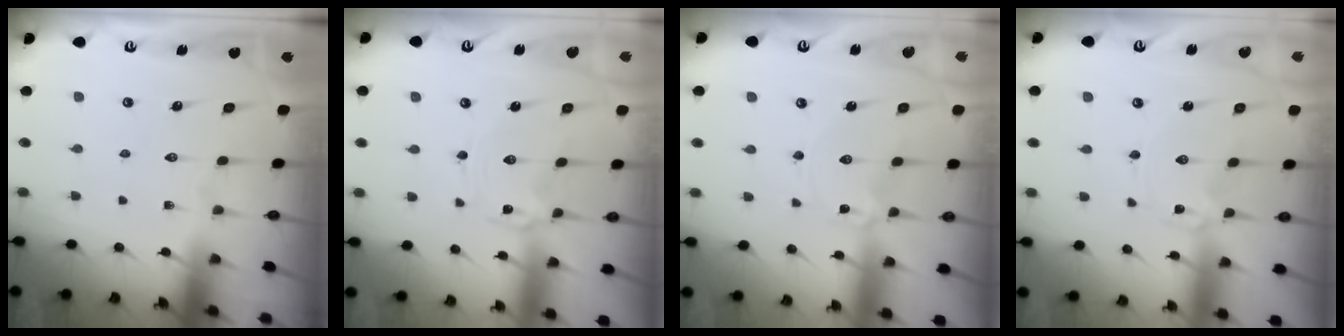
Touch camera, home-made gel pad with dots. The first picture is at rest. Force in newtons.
{"total": 0.6, "press": 0.6, "slide": 0.1}
{"total": 0.0}
{"total": 0.0}